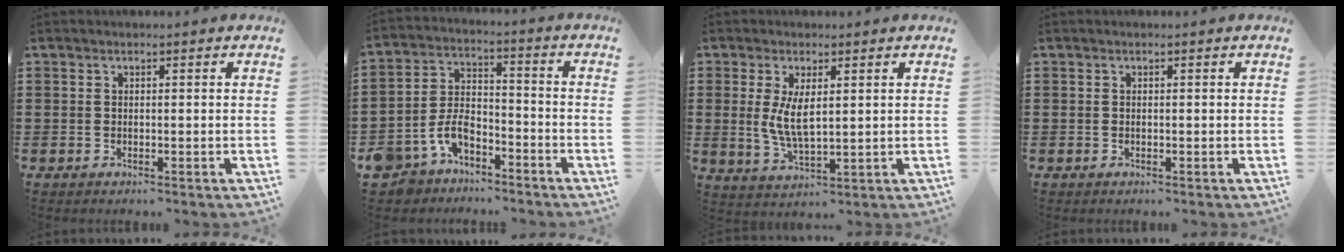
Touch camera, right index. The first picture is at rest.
{"total": 6.8, "force": [-4.9, 3.5, 3.2], "torque": [-0.089, 0.009, -0.101]}
{"total": 5.6, "force": [0.8, 2.3, 5.1], "torque": [-0.098, 0.000, 0.010]}
{"total": 0.0}